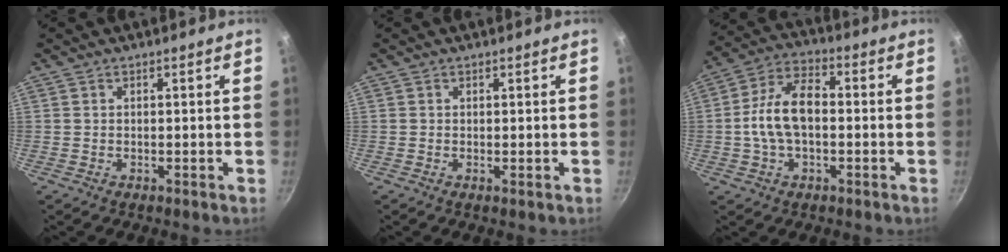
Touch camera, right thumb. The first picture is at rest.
{"total": 0.0}
{"total": 11.4, "force": [-0.7, 6.7, 9.2], "torque": [-0.159, 0.037, -0.024]}